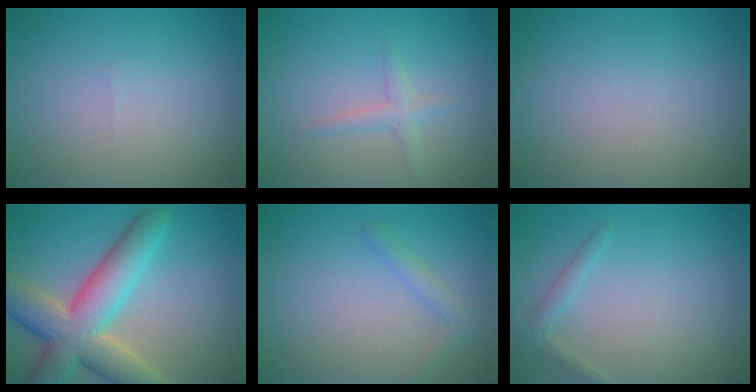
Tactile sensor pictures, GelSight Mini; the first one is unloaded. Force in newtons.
{"total": 1.5, "press": 1.5, "slide": 0.1}
{"total": 0.0}
{"total": 9.4, "press": 9.3, "slide": 0.6}
{"total": 1.4, "press": 1.4, "slide": 0.1}
{"total": 1.4, "press": 1.4, "slide": 0.0}